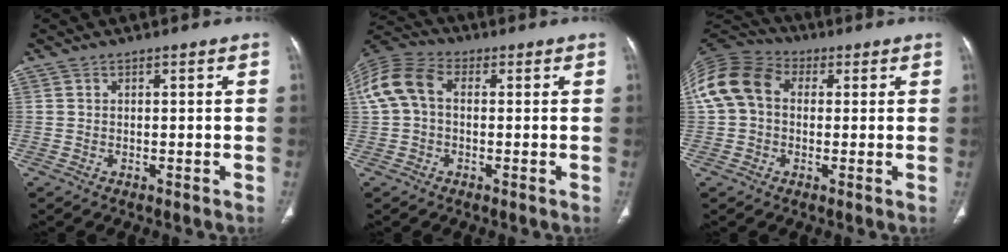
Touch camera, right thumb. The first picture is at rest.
{"total": 10.1, "force": [1.0, 6.9, 7.2], "torque": [-0.155, 0.033, 0.011]}
{"total": 12.9, "force": [1.7, 9.8, 8.2], "torque": [-0.164, 0.040, 0.021]}